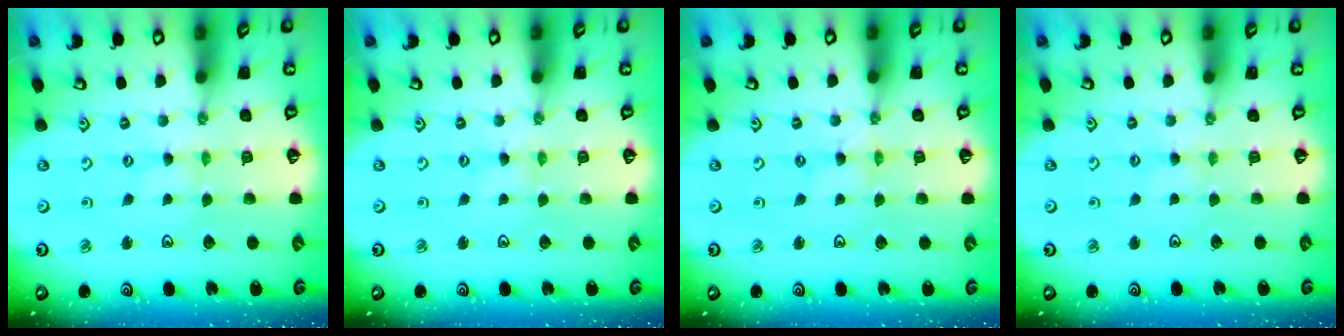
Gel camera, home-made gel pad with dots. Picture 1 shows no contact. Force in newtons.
{"total": 0.7, "press": 0.7, "slide": 0.1}
{"total": 0.0}
{"total": 2.5, "press": 2.5, "slide": 0.3}